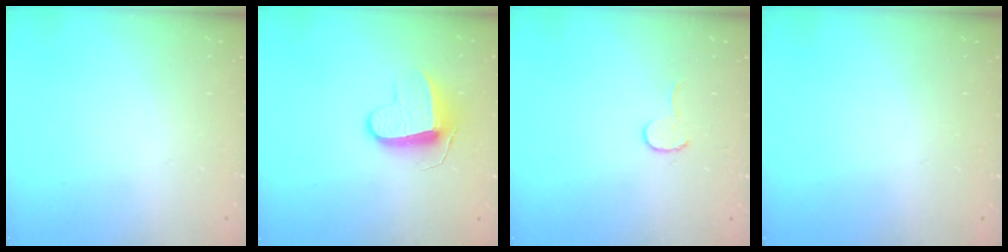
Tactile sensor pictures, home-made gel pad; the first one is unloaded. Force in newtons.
{"total": 9.6, "press": 9.6, "slide": 0.2}
{"total": 4.5, "press": 4.4, "slide": 0.4}
{"total": 0.6, "press": 0.6, "slide": 0.2}